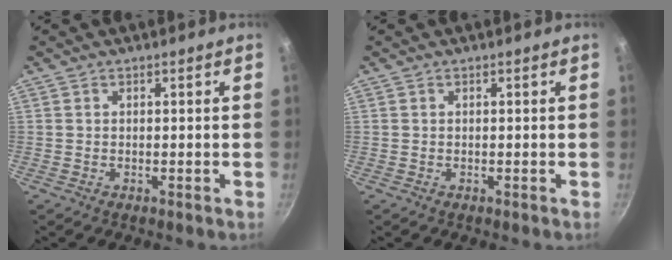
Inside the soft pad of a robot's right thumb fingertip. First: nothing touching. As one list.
[{"total": 0.0}]